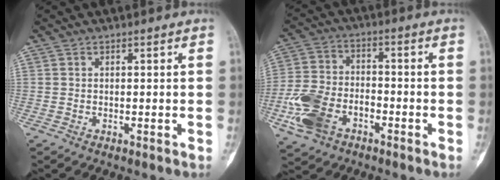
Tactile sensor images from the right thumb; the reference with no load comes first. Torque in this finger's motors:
{"motor_torque": [0.22, 0.06, 0.58, 0.08, 0.10]}